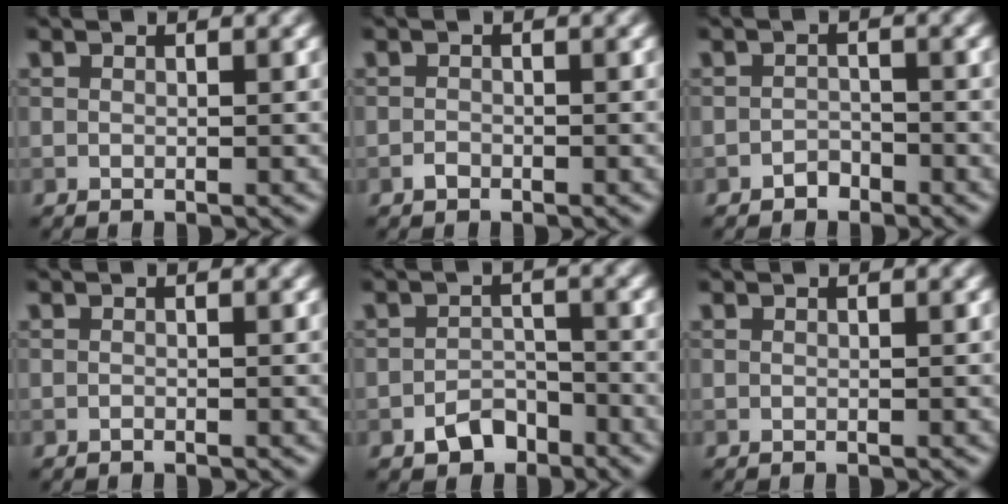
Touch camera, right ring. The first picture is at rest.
{"total": 0.7, "force": [-0.6, 0.3, 0.2], "torque": [-0.003, -0.003, -0.012]}
{"total": 1.3, "force": [-1.1, 0.7, 0.3], "torque": [0.000, 0.005, -0.019]}
{"total": 0.0}
{"total": 2.8, "force": [-2.0, 1.7, 1.2], "torque": [-0.015, 0.006, -0.035]}
{"total": 0.0}